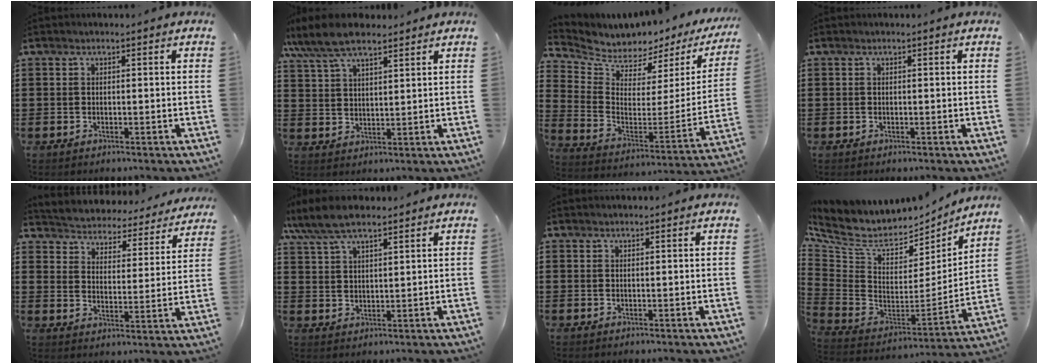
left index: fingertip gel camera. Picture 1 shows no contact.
{"total": 8.0, "force": [6.5, 2.6, 3.9], "torque": [-0.096, -0.006, 0.122]}
{"total": 4.3, "force": [4.0, 1.3, -0.3], "torque": [-0.030, -0.050, 0.067]}
{"total": 0.0}
{"total": 3.6, "force": [3.5, 0.0, -0.5], "torque": [-0.017, -0.038, 0.052]}
{"total": 7.0, "force": [5.7, 2.2, 3.5], "torque": [-0.084, -0.005, 0.107]}
{"total": 0.5, "force": [0.5, 0.0, 0.1], "torque": [-0.004, -0.001, 0.010]}
{"total": 6.9, "force": [5.1, 3.4, 3.2], "torque": [-0.093, -0.049, 0.087]}